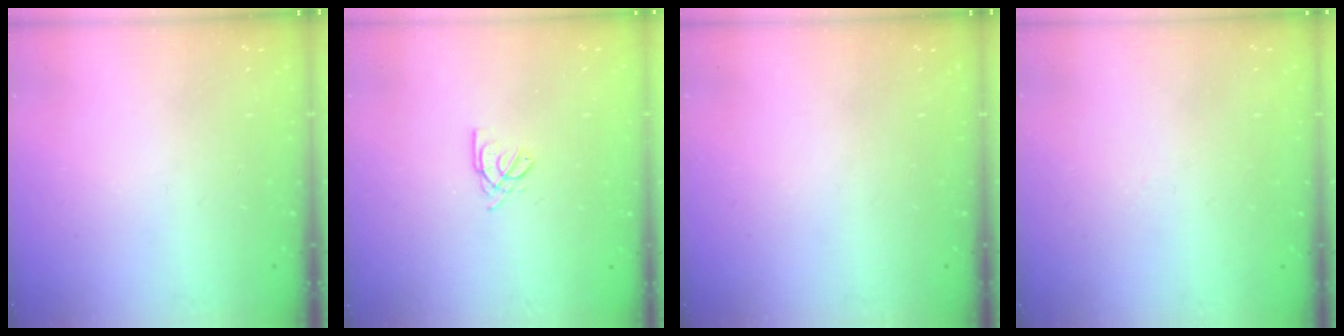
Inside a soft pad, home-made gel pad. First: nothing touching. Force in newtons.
{"total": 2.0, "press": 2.0, "slide": 0.4}
{"total": 0.0}
{"total": 1.8, "press": 1.6, "slide": 0.6}